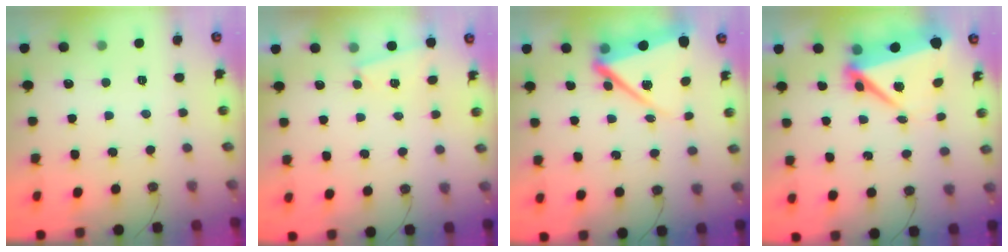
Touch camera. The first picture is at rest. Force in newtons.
{"total": 1.7, "press": 1.3, "slide": 1.0}
{"total": 12.0, "press": 11.9, "slide": 1.5}
{"total": 10.2, "press": 10.1, "slide": 1.0}